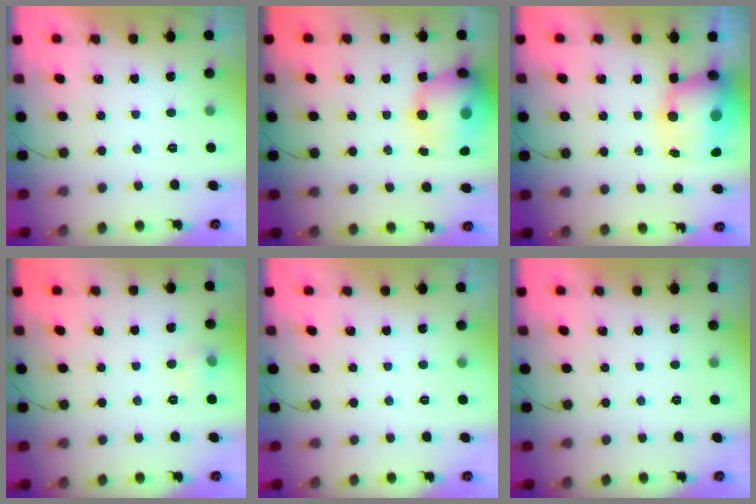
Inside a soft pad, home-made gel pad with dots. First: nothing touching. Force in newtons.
{"total": 18.9, "press": 18.4, "slide": 4.3}
{"total": 12.5, "press": 12.2, "slide": 3.0}
{"total": 4.5, "press": 4.1, "slide": 1.8}
{"total": 0.0}
{"total": 0.0}